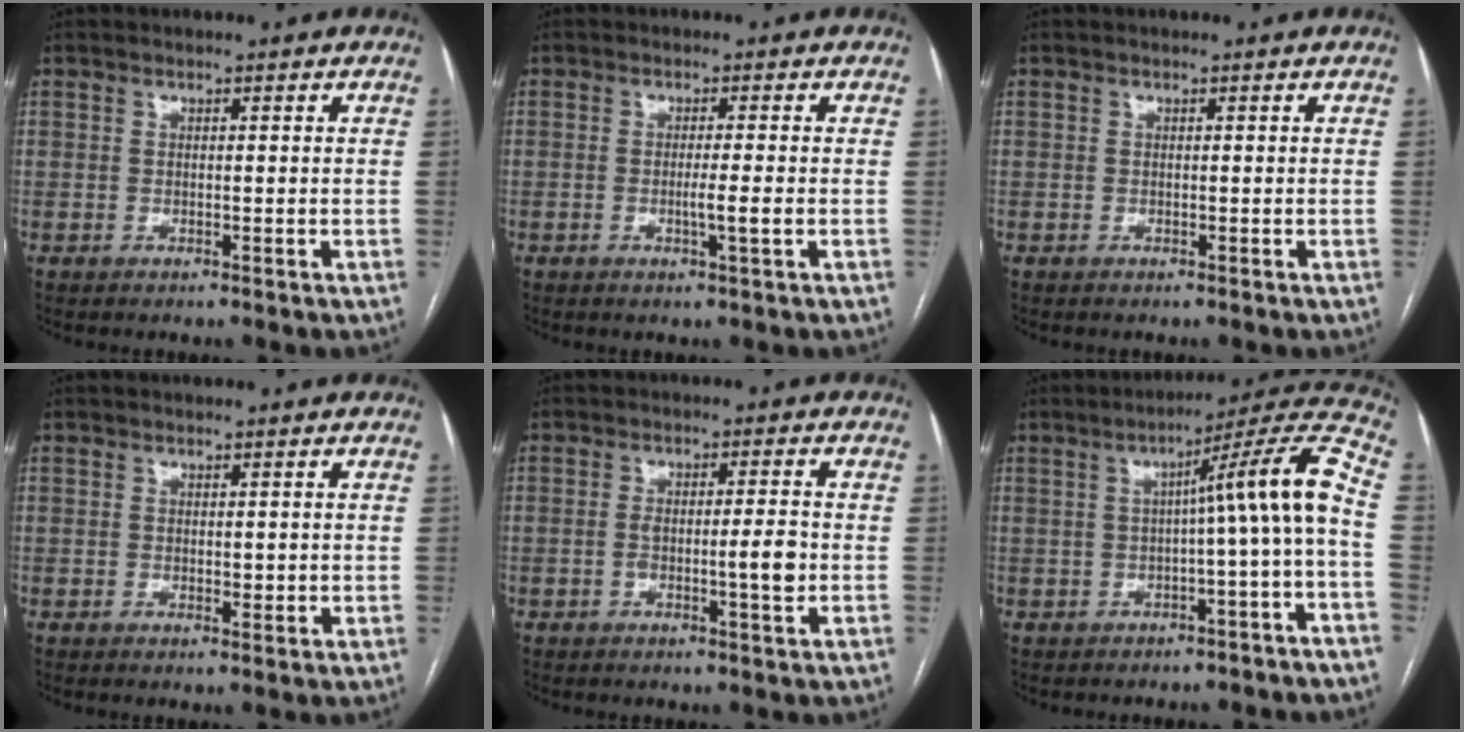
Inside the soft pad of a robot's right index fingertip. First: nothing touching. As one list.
[{"total": 2.7, "force": [-0.6, -0.4, 2.6], "torque": [-0.046, -0.004, -0.010]}, {"total": 0.0}, {"total": 1.4, "force": [0.1, 0.8, 1.1], "torque": [-0.013, -0.003, 0.003]}, {"total": 4.5, "force": [-1.0, 0.5, 4.3], "torque": [-0.078, 0.004, -0.013]}, {"total": 11.2, "force": [-1.0, -1.2, 11.1], "torque": [-0.145, 0.029, -0.020]}]